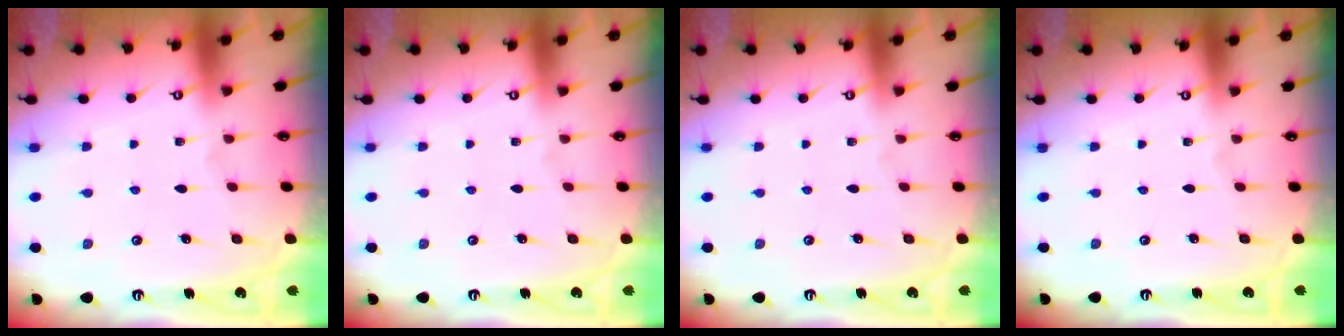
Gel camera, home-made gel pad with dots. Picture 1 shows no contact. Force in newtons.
{"total": 0.0}
{"total": 0.0}
{"total": 0.0}